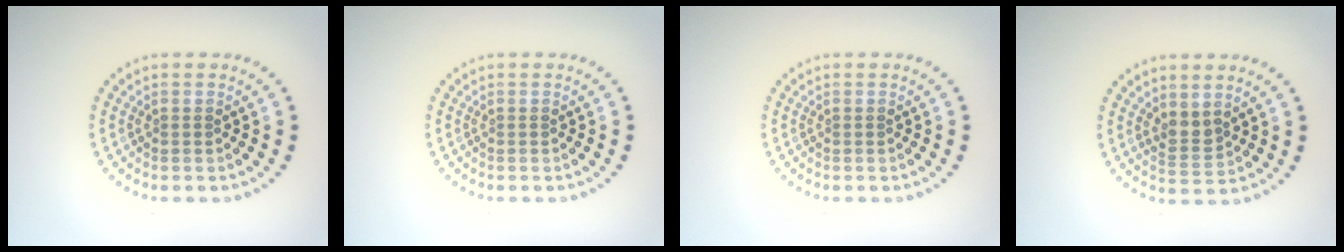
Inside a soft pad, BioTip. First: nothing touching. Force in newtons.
{"total": 0.0}
{"total": 0.0}
{"total": 1.9, "press": 1.6, "slide": 1.0}